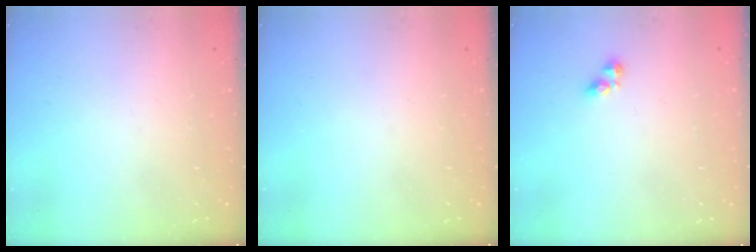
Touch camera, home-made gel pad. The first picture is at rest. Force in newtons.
{"total": 0.0}
{"total": 4.7, "press": 4.7, "slide": 0.5}